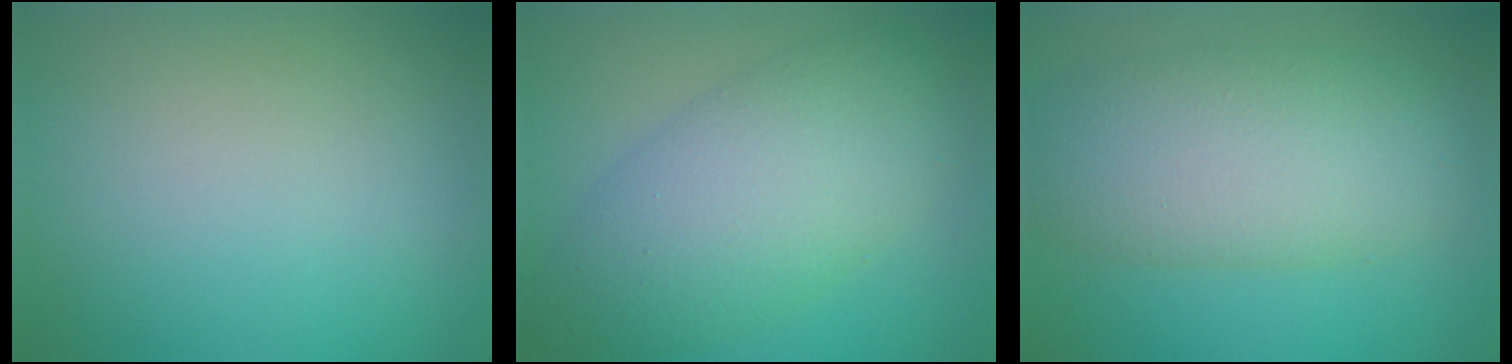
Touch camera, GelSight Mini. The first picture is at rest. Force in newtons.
{"total": 8.8, "press": 8.8, "slide": 0.1}
{"total": 8.3, "press": 8.3, "slide": 0.3}